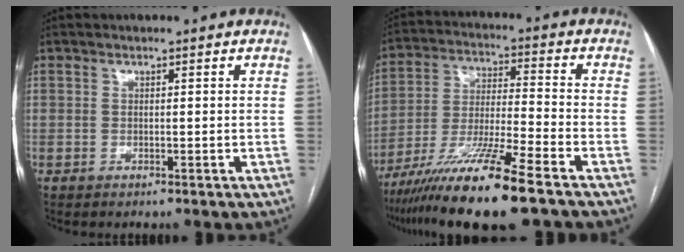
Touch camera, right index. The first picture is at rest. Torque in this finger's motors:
{"motor_torque": [1.01, -1.13, 1.04, 0.21]}